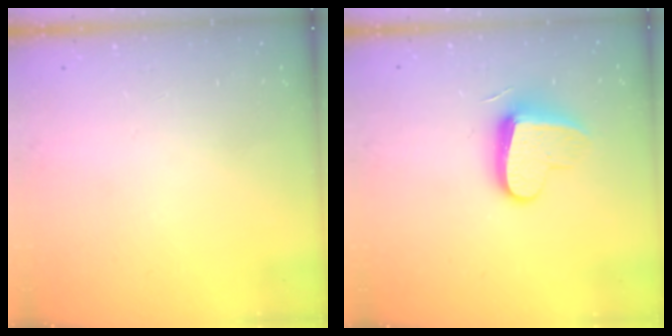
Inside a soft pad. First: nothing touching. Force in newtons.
{"total": 11.6, "press": 11.6, "slide": 0.5}